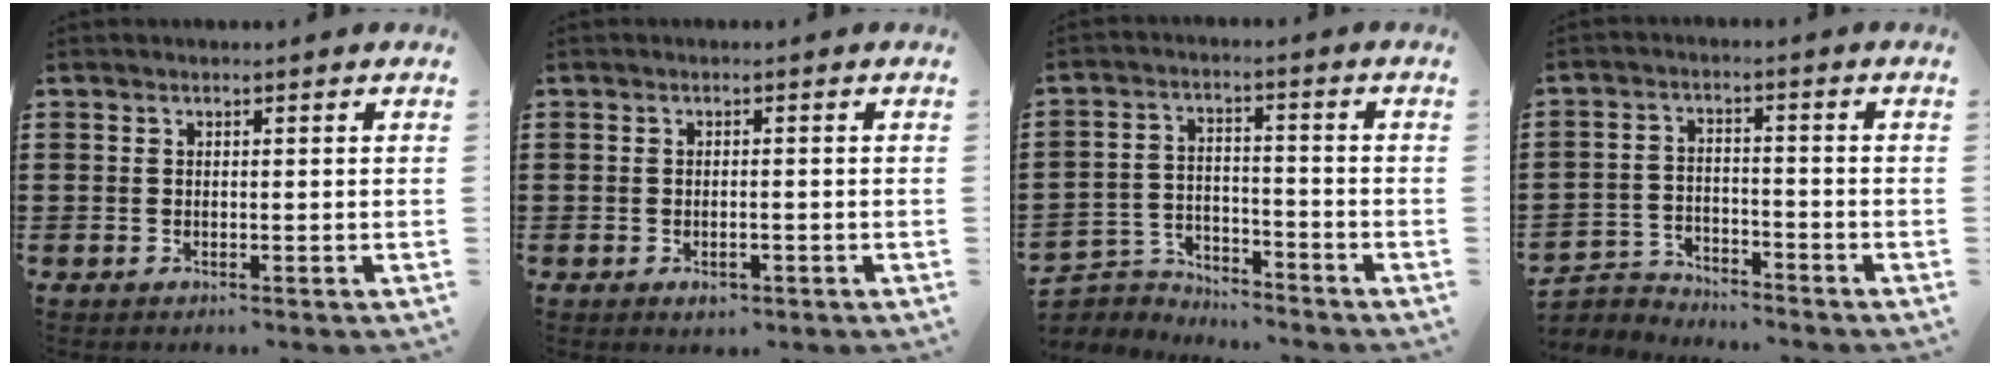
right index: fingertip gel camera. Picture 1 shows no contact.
{"total": 1.5, "force": [-0.8, 0.7, 1.1], "torque": [-0.023, -0.001, -0.014]}
{"total": 5.0, "force": [-4.9, 1.1, -0.2], "torque": [-0.016, 0.005, -0.107]}
{"total": 3.8, "force": [-3.7, 0.6, -0.2], "torque": [-0.012, -0.001, -0.083]}